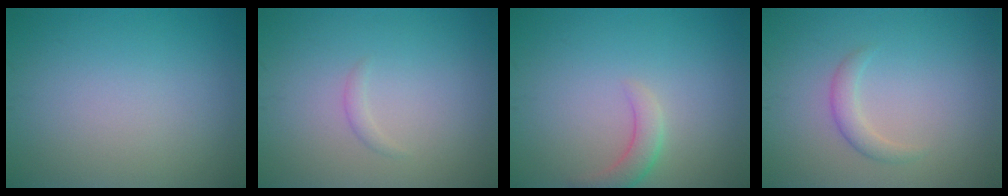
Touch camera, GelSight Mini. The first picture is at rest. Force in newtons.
{"total": 0.7, "press": 0.7, "slide": 0.0}
{"total": 2.1, "press": 2.1, "slide": 0.3}
{"total": 1.6, "press": 1.6, "slide": 0.2}